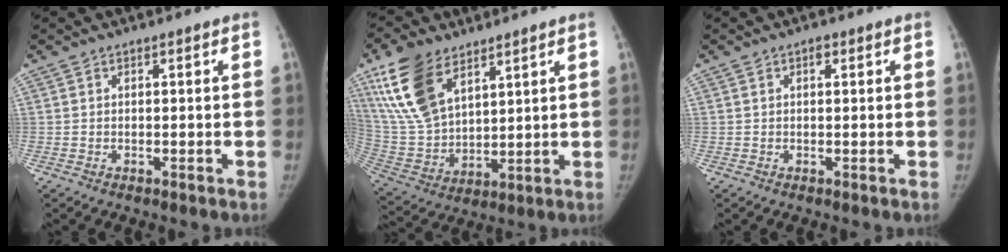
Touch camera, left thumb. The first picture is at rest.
{"total": 16.4, "force": [9.3, 8.8, 10.2], "torque": [-0.187, -0.031, 0.193]}
{"total": 1.3, "force": [0.6, 0.7, 0.8], "torque": [-0.008, 0.000, 0.007]}